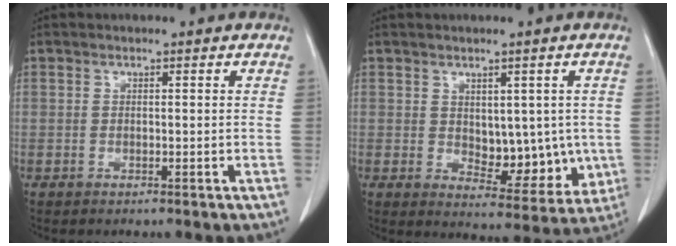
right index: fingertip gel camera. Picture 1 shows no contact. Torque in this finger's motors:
{"motor_torque": [0.09, 0.01, 0.11, 0.02]}